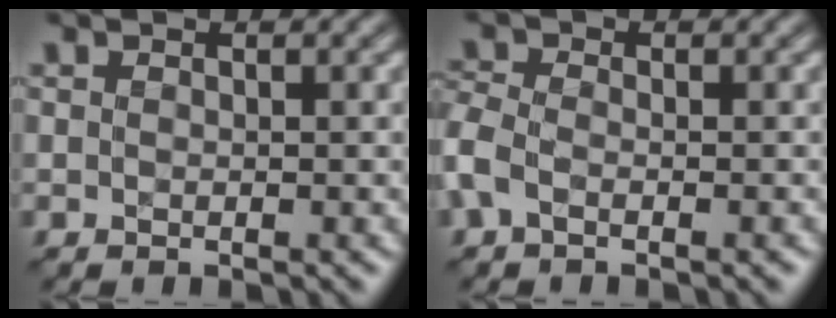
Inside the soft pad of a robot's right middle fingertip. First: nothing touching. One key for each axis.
{"total": 2.4, "fx": -1.3, "fy": 1.3, "fz": 1.6, "tx": -0.041, "ty": 0.006, "tz": -0.036}